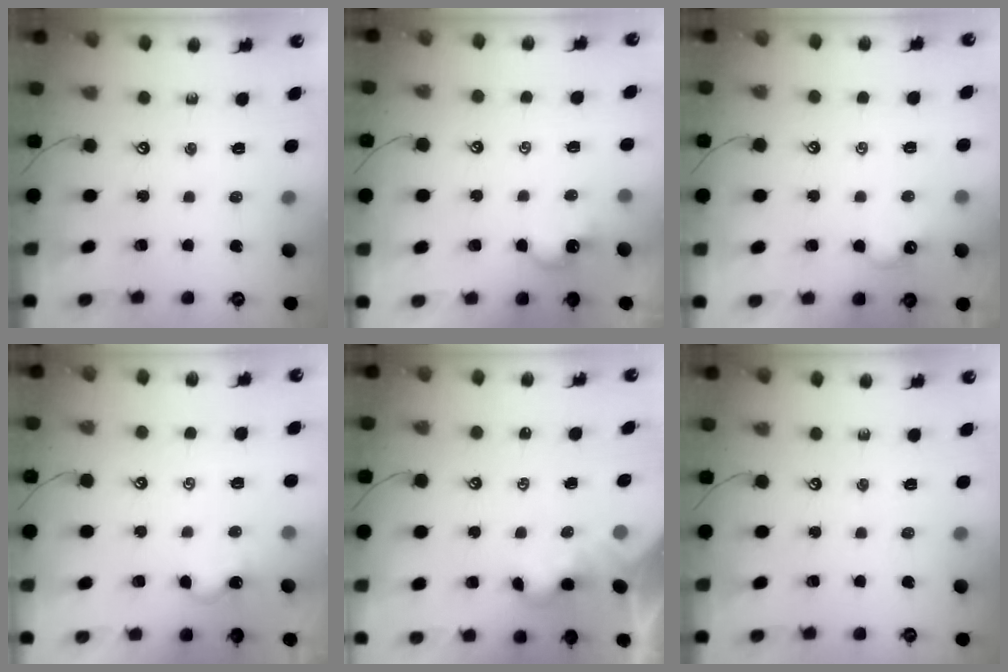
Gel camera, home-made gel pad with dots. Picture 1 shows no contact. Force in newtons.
{"total": 1.9, "press": 1.9, "slide": 0.4}
{"total": 1.7, "press": 1.6, "slide": 0.7}
{"total": 3.0, "press": 3.0, "slide": 0.3}
{"total": 2.5, "press": 2.5, "slide": 0.1}
{"total": 0.0}